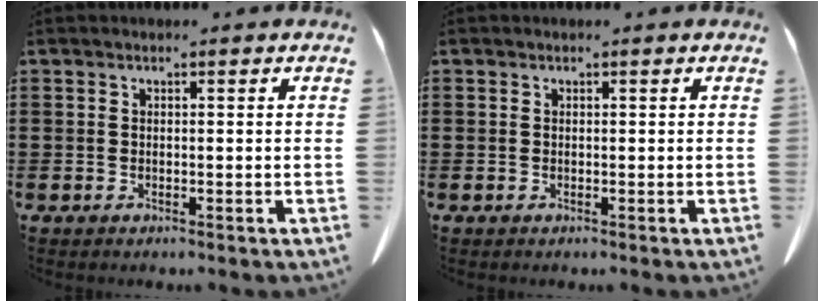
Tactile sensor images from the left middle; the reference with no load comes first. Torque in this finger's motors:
{"motor_torque": [-0.21, 0.11, 0.00, 0.00]}